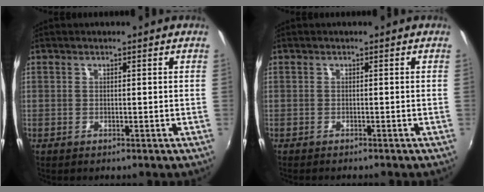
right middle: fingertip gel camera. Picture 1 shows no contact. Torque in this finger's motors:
{"motor_torque": [0.05, -0.05, 0.00, 0.00]}